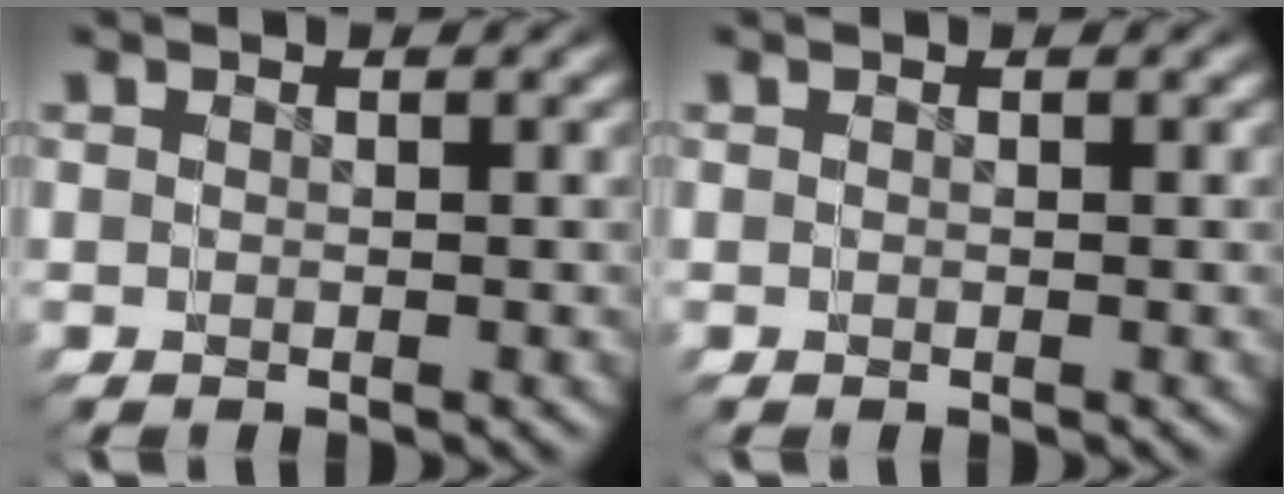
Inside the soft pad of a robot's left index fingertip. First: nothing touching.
{"total": 0.0}